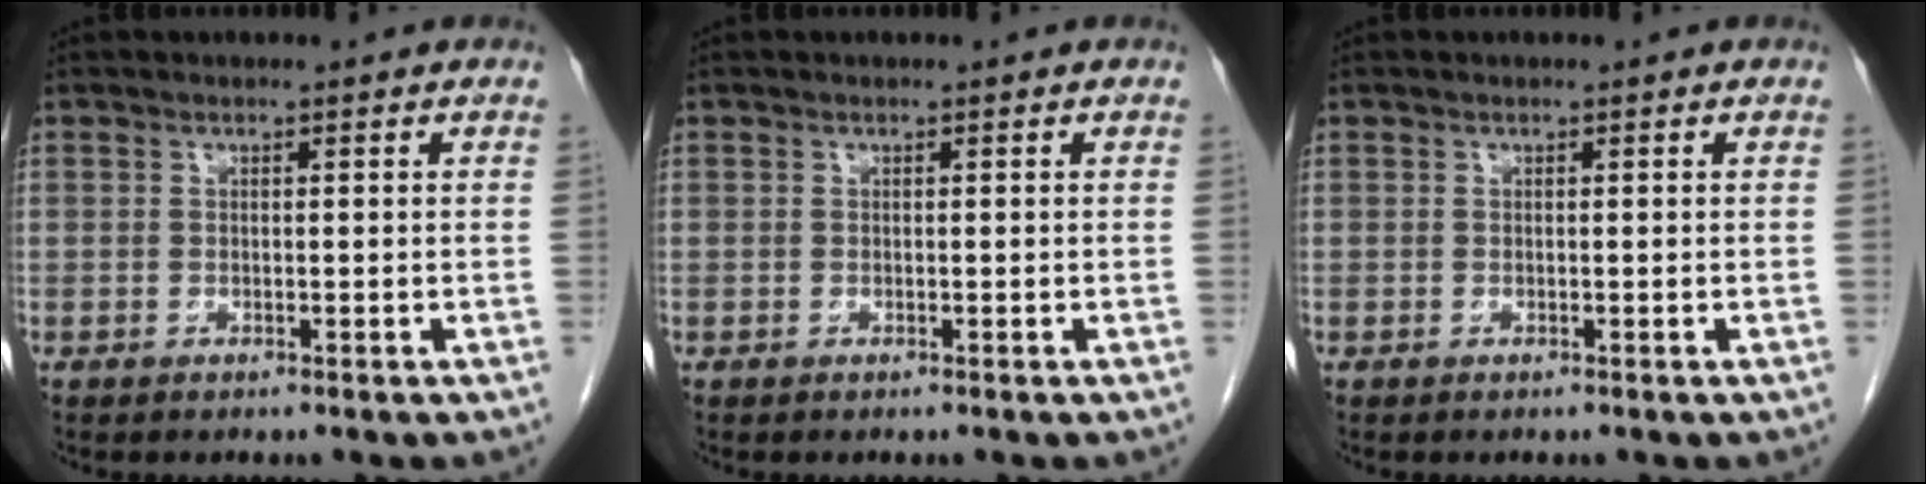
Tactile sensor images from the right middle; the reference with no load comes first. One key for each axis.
{"total": 0.0}
{"total": 0.0}